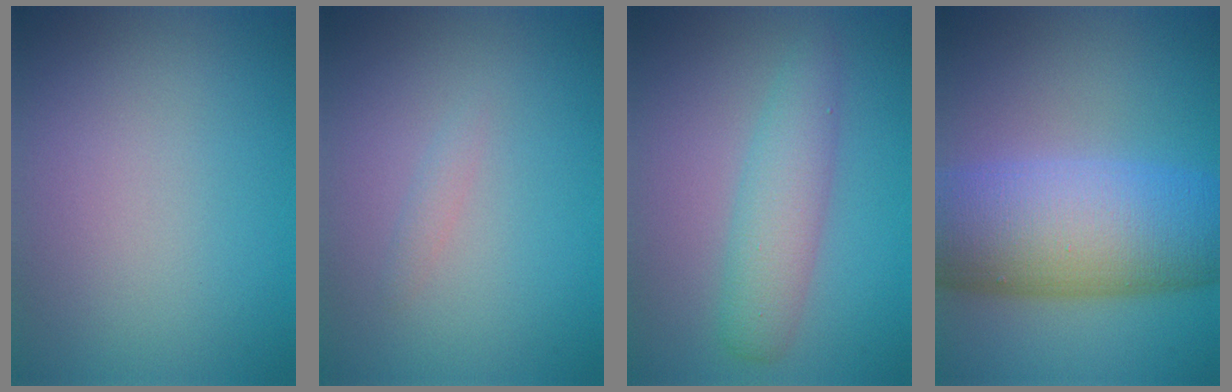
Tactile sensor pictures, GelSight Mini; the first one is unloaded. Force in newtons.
{"total": 0.7, "press": 0.7, "slide": 0.0}
{"total": 3.7, "press": 3.7, "slide": 0.0}
{"total": 12.4, "press": 12.4, "slide": 0.4}